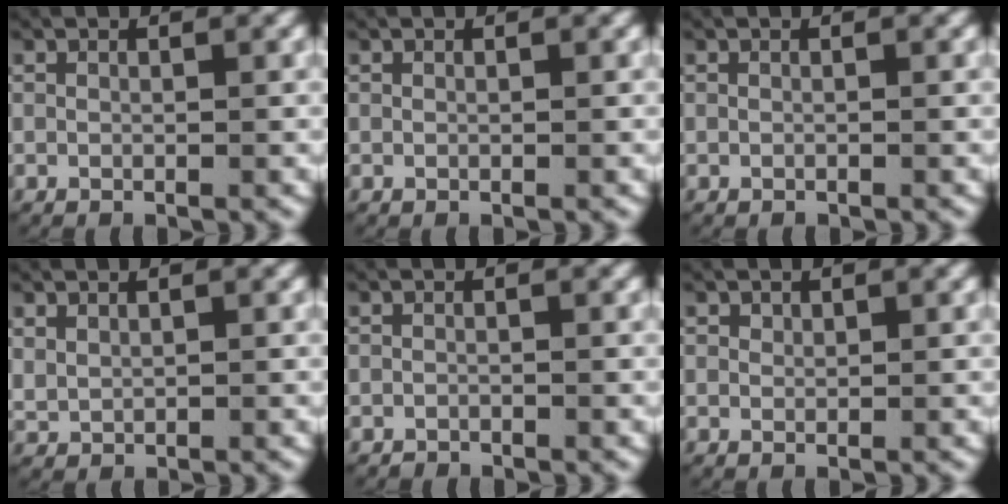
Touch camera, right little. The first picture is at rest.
{"total": 0.0}
{"total": 0.0}
{"total": 1.7, "force": [1.0, 1.3, 0.5], "torque": [-0.017, 0.002, 0.024]}
{"total": 0.6, "force": [-0.6, 0.0, -0.1], "torque": [-0.001, -0.005, -0.010]}
{"total": 0.7, "force": [0.5, 0.5, 0.2], "torque": [-0.007, -0.001, 0.013]}